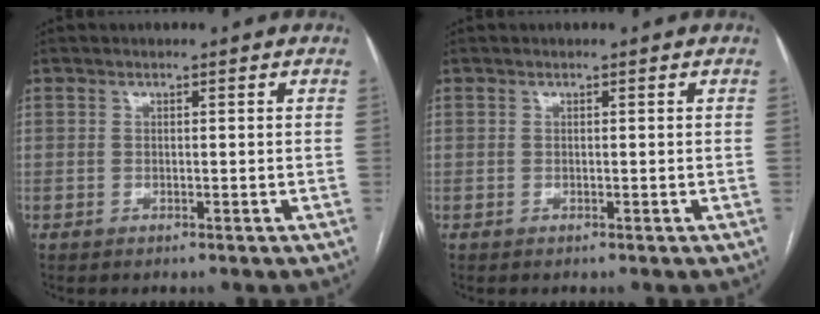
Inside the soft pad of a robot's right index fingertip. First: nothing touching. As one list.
[{"total": 0.0}]